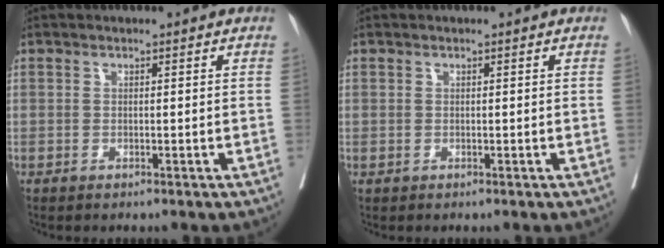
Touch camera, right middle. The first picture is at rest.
{"total": 0.0}